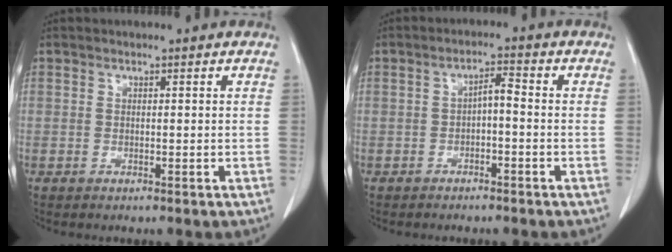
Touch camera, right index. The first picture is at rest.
{"total": 2.6, "force": [-0.7, 0.7, 2.4], "torque": [-0.042, 0.014, -0.011]}